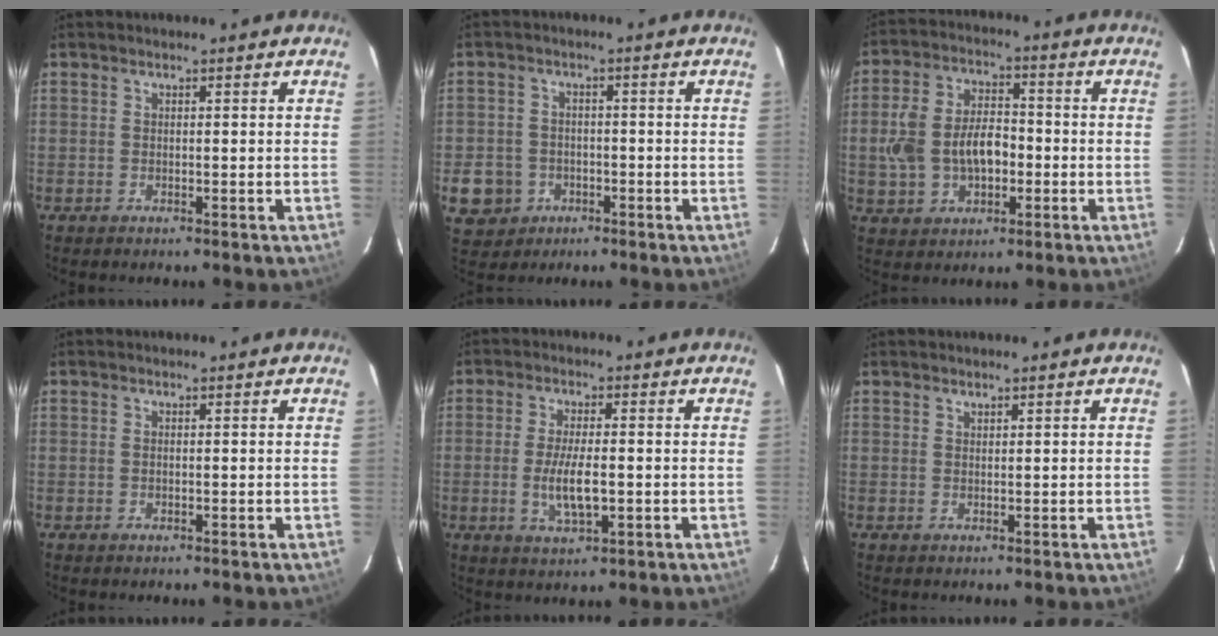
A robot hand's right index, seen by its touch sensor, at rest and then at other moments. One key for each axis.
{"total": 8.0, "fx": -2.8, "fy": 7.1, "fz": 2.2, "tx": -0.073, "ty": 0.019, "tz": -0.036}
{"total": 11.6, "fx": -1.7, "fy": 7.6, "fz": 8.6, "tx": -0.183, "ty": 0.018, "tz": -0.022}
{"total": 0.0}
{"total": 6.9, "fx": -1.2, "fy": 2.1, "fz": 6.5, "tx": -0.128, "ty": -0.008, "tz": -0.020}
{"total": 0.6, "fx": 0.6, "fy": 0.2, "fz": 0.0, "tx": 0.000, "ty": 0.001, "tz": 0.012}